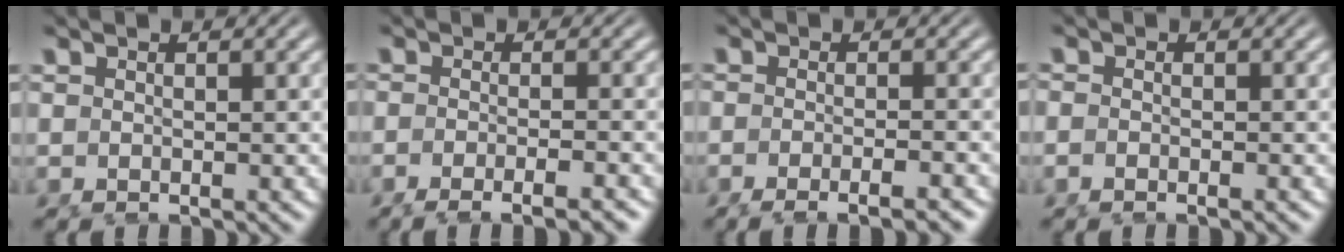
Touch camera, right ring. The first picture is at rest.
{"total": 3.6, "force": [-2.9, 0.3, 2.1], "torque": [-0.033, -0.005, -0.046]}
{"total": 3.3, "force": [-2.7, 0.2, 1.8], "torque": [-0.028, -0.003, -0.043]}
{"total": 1.1, "force": [-0.9, 0.3, 0.5], "torque": [-0.009, -0.003, -0.017]}